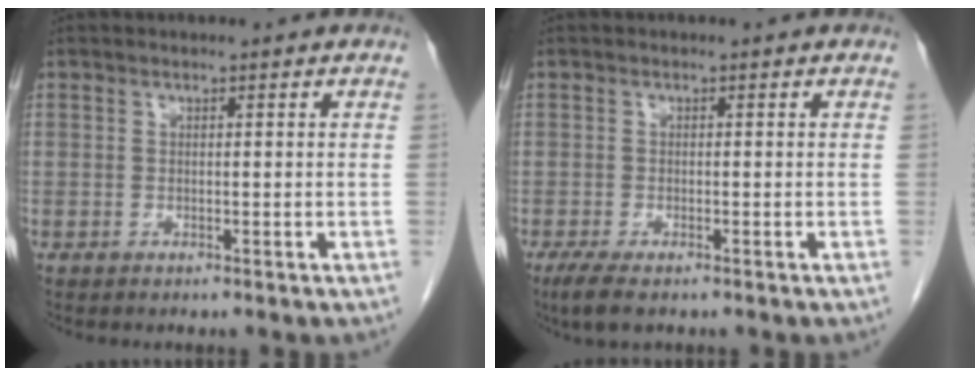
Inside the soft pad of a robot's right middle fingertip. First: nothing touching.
{"total": 3.6, "force": [-2.4, 1.0, 2.5], "torque": [-0.052, -0.010, -0.039]}